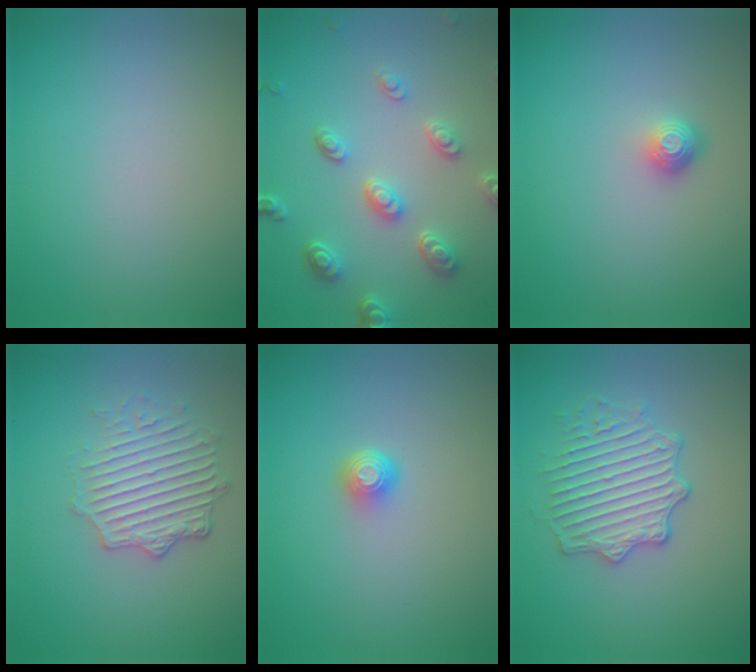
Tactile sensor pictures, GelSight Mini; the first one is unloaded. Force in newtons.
{"total": 4.6, "press": 3.6, "slide": 2.9}
{"total": 1.5, "press": 1.1, "slide": 1.0}
{"total": 4.7, "press": 3.5, "slide": 3.1}
{"total": 1.6, "press": 1.2, "slide": 1.1}
{"total": 4.2, "press": 3.8, "slide": 1.7}